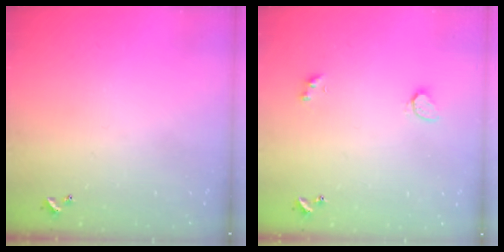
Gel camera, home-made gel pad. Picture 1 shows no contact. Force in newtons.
{"total": 2.3, "press": 2.3, "slide": 0.5}